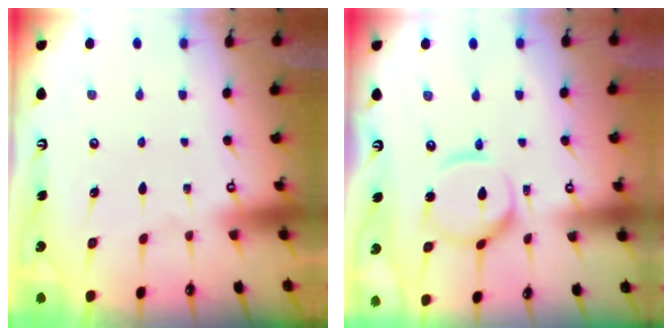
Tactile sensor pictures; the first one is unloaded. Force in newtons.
{"total": 12.0, "press": 11.9, "slide": 1.2}